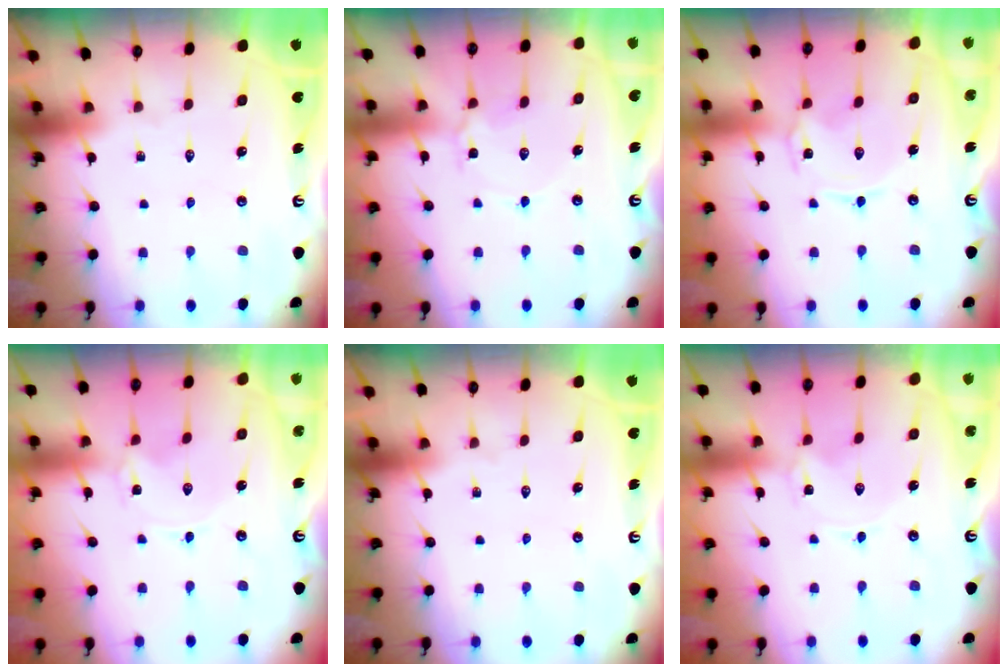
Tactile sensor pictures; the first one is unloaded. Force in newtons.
{"total": 4.1, "press": 4.0, "slide": 0.5}
{"total": 1.1, "press": 1.1, "slide": 0.2}
{"total": 0.0}
{"total": 0.0}
{"total": 0.0}